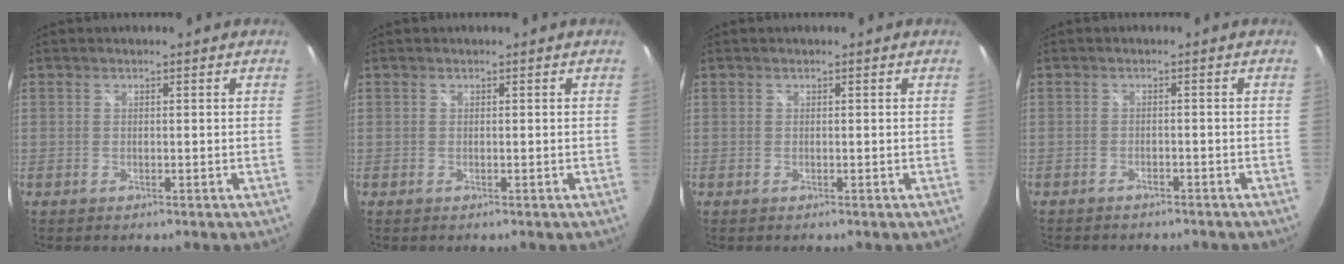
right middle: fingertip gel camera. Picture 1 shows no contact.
{"total": 0.0}
{"total": 0.0}
{"total": 3.9, "force": [-3.5, 1.3, 1.2], "torque": [-0.034, -0.009, -0.050]}